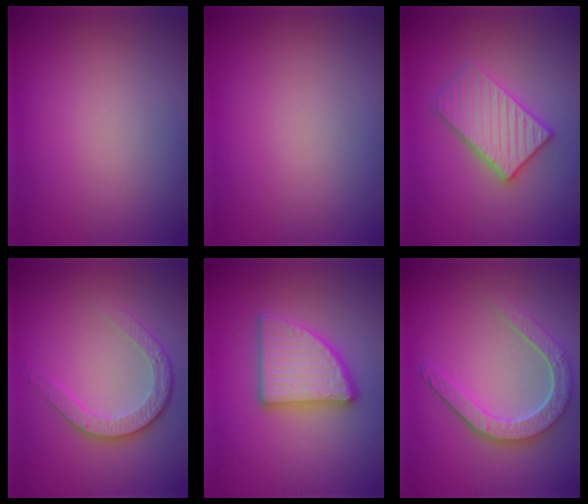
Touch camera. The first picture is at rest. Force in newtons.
{"total": 0.0}
{"total": 3.7, "press": 3.7, "slide": 0.6}
{"total": 3.7, "press": 2.8, "slide": 2.5}
{"total": 4.9, "press": 4.8, "slide": 0.7}
{"total": 4.5, "press": 3.5, "slide": 2.7}